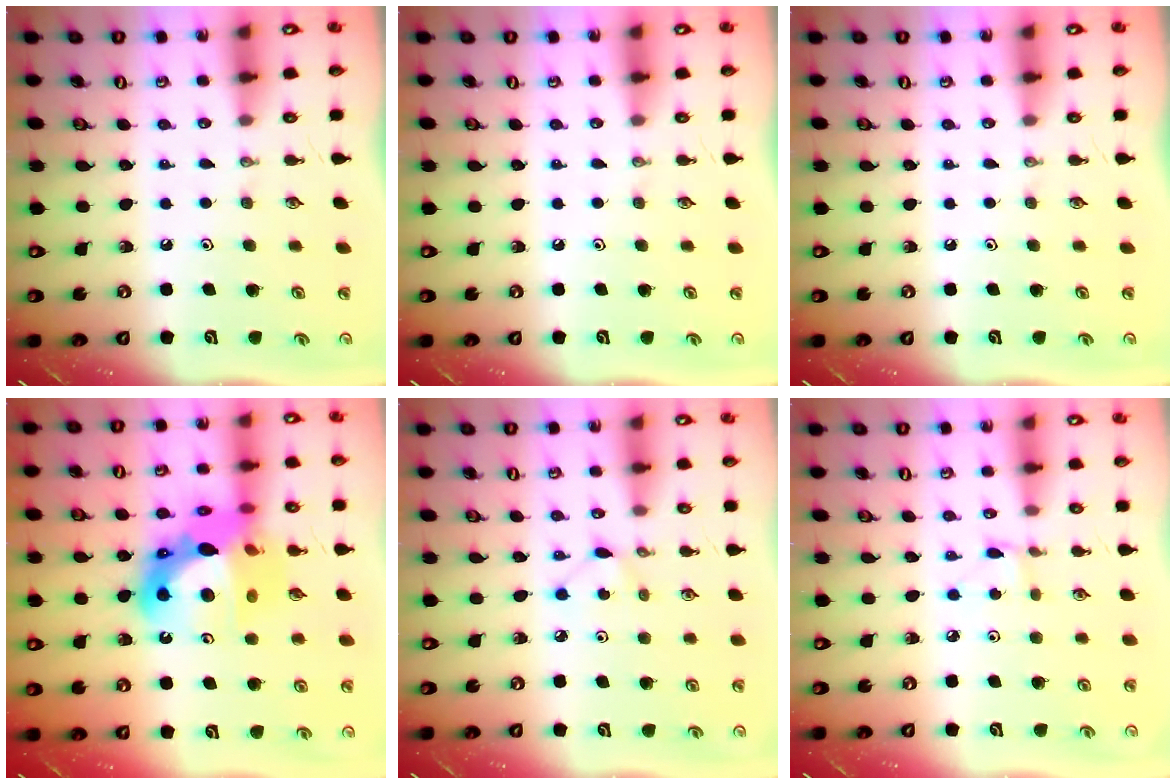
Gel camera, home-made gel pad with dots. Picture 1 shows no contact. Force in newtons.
{"total": 0.0}
{"total": 0.0}
{"total": 19.3, "press": 19.2, "slide": 1.8}
{"total": 3.9, "press": 3.9, "slide": 0.5}
{"total": 2.2, "press": 2.2, "slide": 0.3}